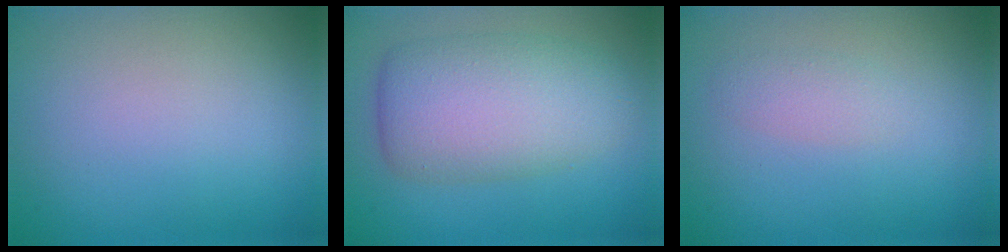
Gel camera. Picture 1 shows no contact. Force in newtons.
{"total": 7.5, "press": 7.5, "slide": 0.3}
{"total": 1.4, "press": 1.4, "slide": 0.1}